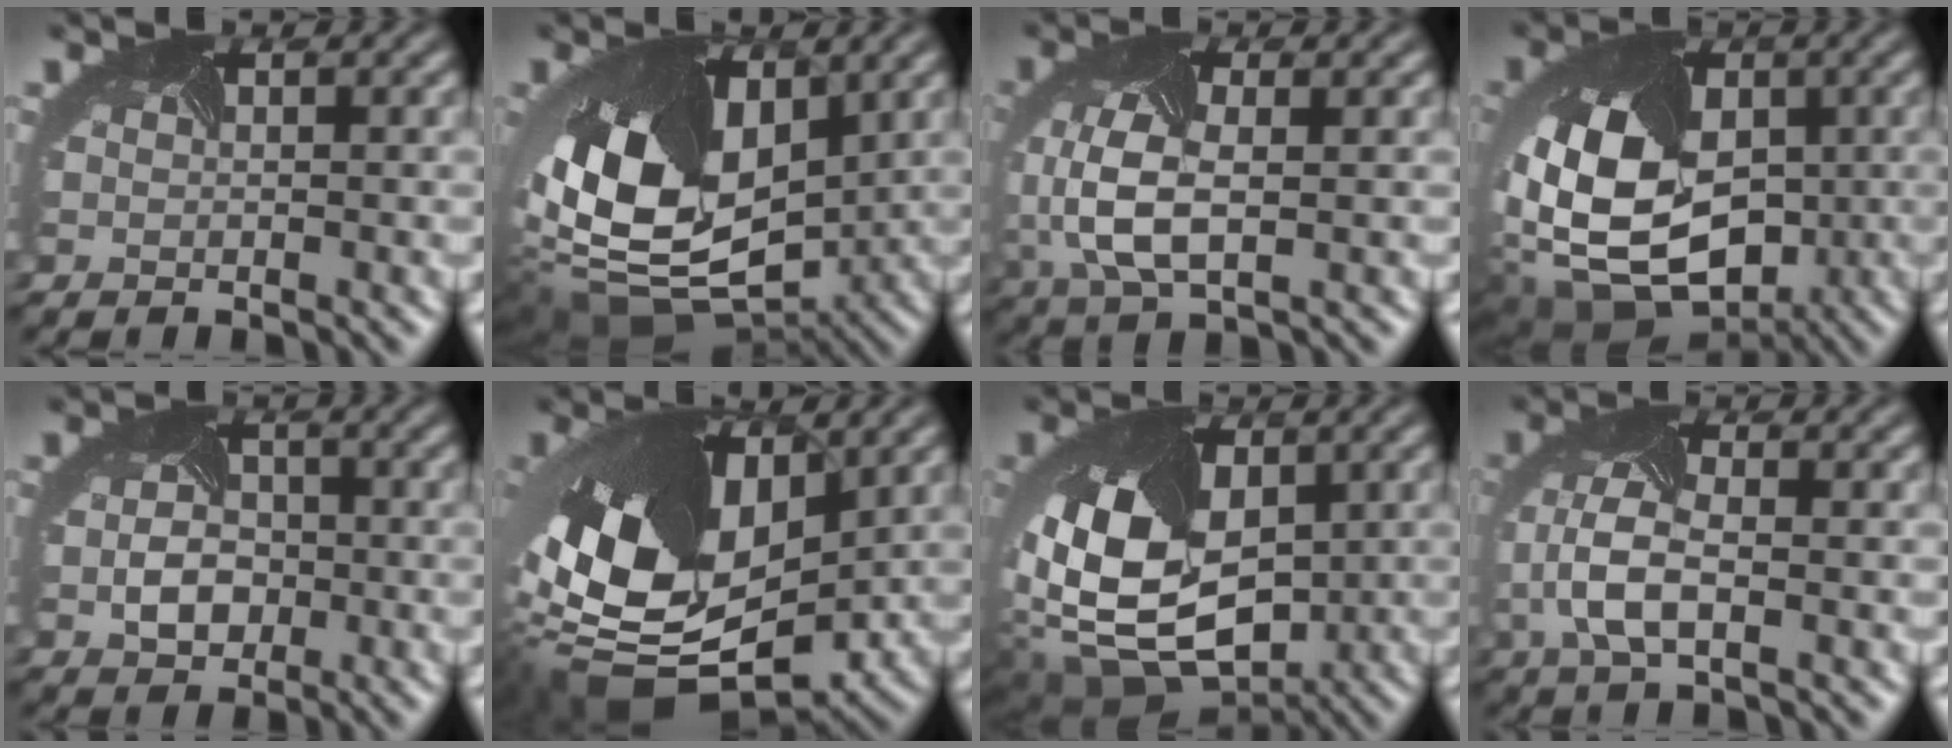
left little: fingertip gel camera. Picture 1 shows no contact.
{"total": 13.6, "force": [0.0, 8.9, 10.3], "torque": [-0.226, -0.033, 0.010]}
{"total": 5.3, "force": [-0.1, 3.0, 4.3], "torque": [-0.120, -0.001, -0.002]}
{"total": 13.5, "force": [-1.4, 9.8, 9.2], "torque": [-0.179, -0.019, -0.004]}
{"total": 2.8, "force": [-0.6, 2.3, 1.3], "torque": [-0.035, -0.003, -0.015]}
{"total": 14.9, "force": [-0.3, 9.6, 11.3], "torque": [-0.263, -0.038, 0.012]}
{"total": 12.9, "force": [-0.4, 9.0, 9.2], "torque": [-0.199, -0.033, 0.016]}
{"total": 4.2, "force": [-0.5, 2.1, 3.6], "torque": [-0.105, 0.005, -0.011]}